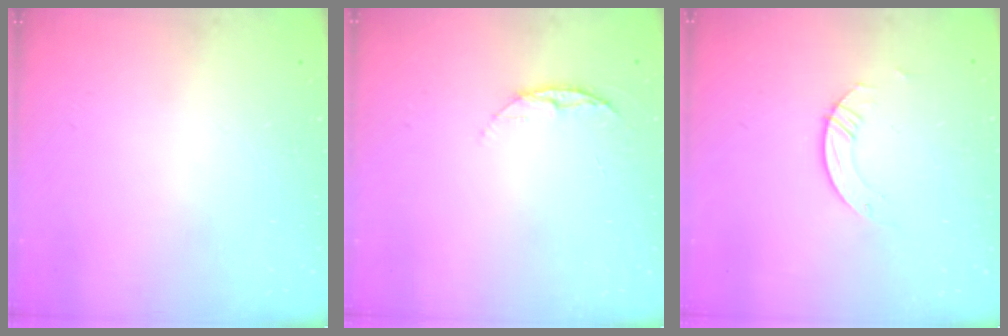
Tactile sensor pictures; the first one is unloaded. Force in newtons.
{"total": 6.4, "press": 6.3, "slide": 0.7}
{"total": 2.2, "press": 2.2, "slide": 0.2}